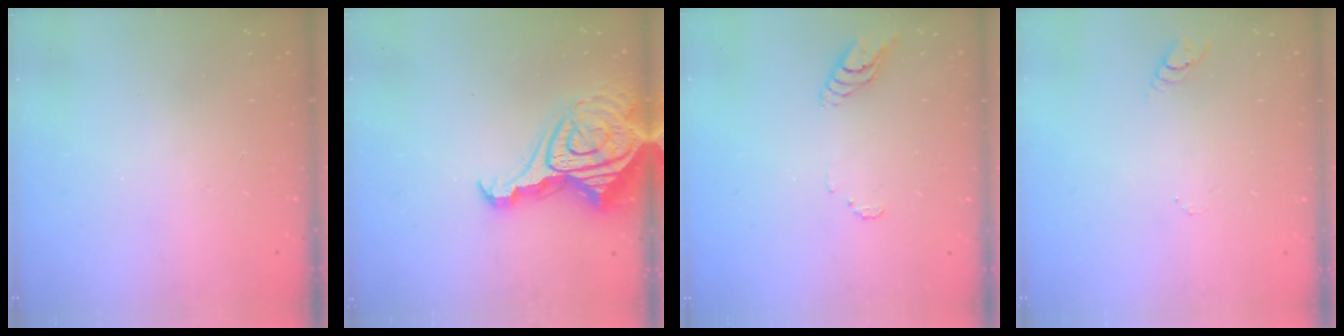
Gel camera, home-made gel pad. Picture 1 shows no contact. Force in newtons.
{"total": 18.5, "press": 18.4, "slide": 1.8}
{"total": 6.7, "press": 6.7, "slide": 0.6}
{"total": 2.9, "press": 2.9, "slide": 0.3}